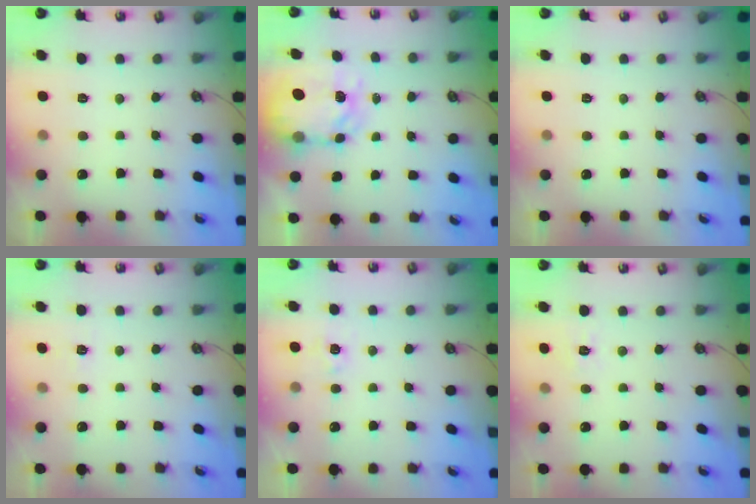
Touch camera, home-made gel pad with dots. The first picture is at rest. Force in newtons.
{"total": 6.8, "press": 6.8, "slide": 0.6}
{"total": 0.0}
{"total": 2.7, "press": 2.7, "slide": 0.4}
{"total": 3.5, "press": 3.5, "slide": 0.5}
{"total": 6.7, "press": 6.7, "slide": 0.7}